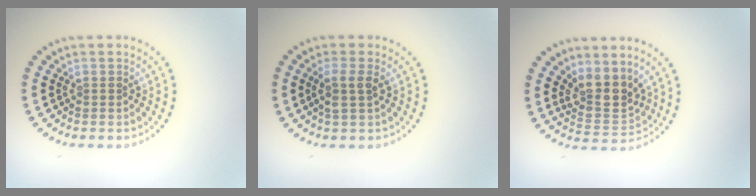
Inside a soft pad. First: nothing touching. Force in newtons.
{"total": 2.0, "press": 1.7, "slide": 1.0}
{"total": 3.7, "press": 2.9, "slide": 2.2}